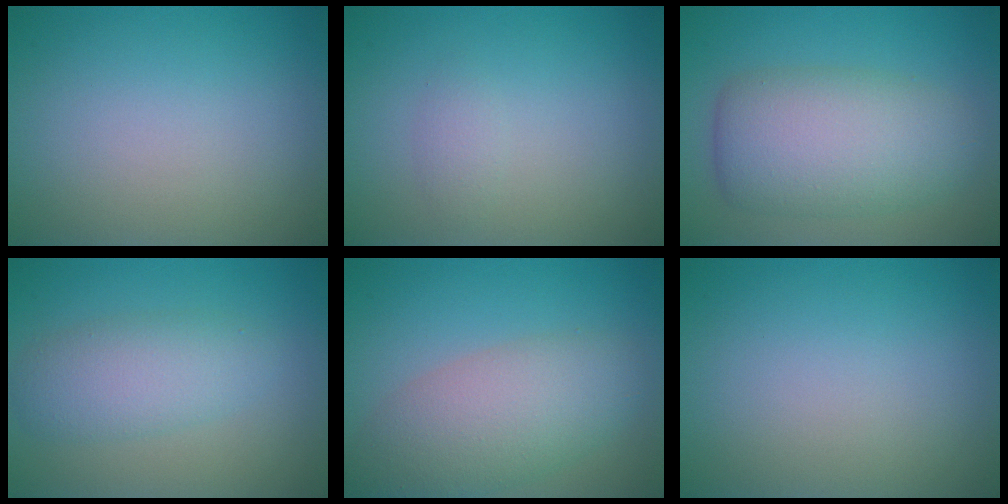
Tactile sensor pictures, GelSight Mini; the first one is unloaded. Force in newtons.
{"total": 0.9, "press": 0.9, "slide": 0.0}
{"total": 7.5, "press": 7.5, "slide": 0.3}
{"total": 3.9, "press": 3.9, "slide": 0.1}
{"total": 6.1, "press": 6.1, "slide": 0.4}
{"total": 0.0}